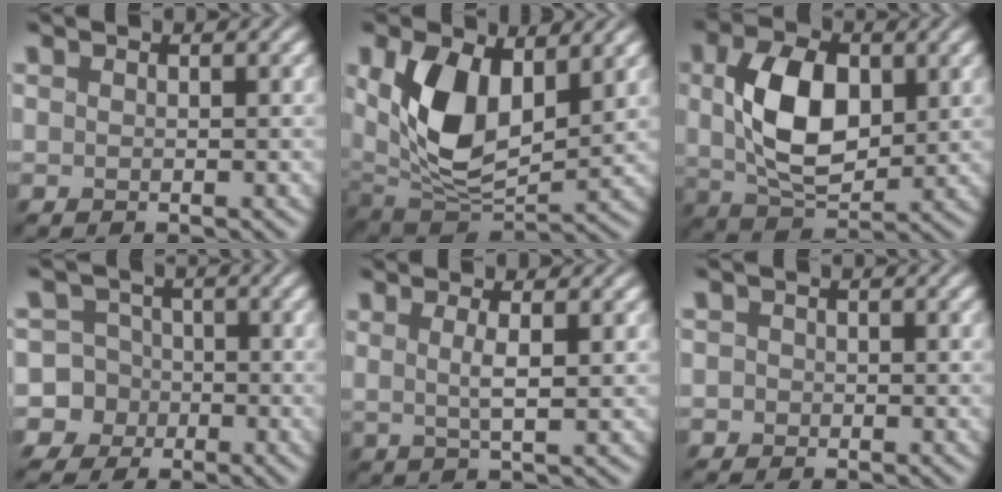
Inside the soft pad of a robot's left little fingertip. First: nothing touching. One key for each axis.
{"total": 9.2, "fx": 1.9, "fy": 5.4, "fz": 7.2, "tx": -0.151, "ty": -0.019, "tz": 0.031}
{"total": 7.7, "fx": 0.8, "fy": 4.5, "fz": 6.2, "tx": -0.119, "ty": 0.002, "tz": 0.013}
{"total": 9.0, "fx": -3.3, "fy": 8.2, "fz": 1.4, "tx": -0.024, "ty": 0.007, "tz": -0.096}
{"total": 2.2, "fx": 0.4, "fy": 0.4, "fz": 2.1, "tx": -0.034, "ty": -0.003, "tz": 0.002}
{"total": 1.0, "fx": -0.6, "fy": 0.8, "fz": 0.0, "tx": 0.014, "ty": -0.002, "tz": -0.015}